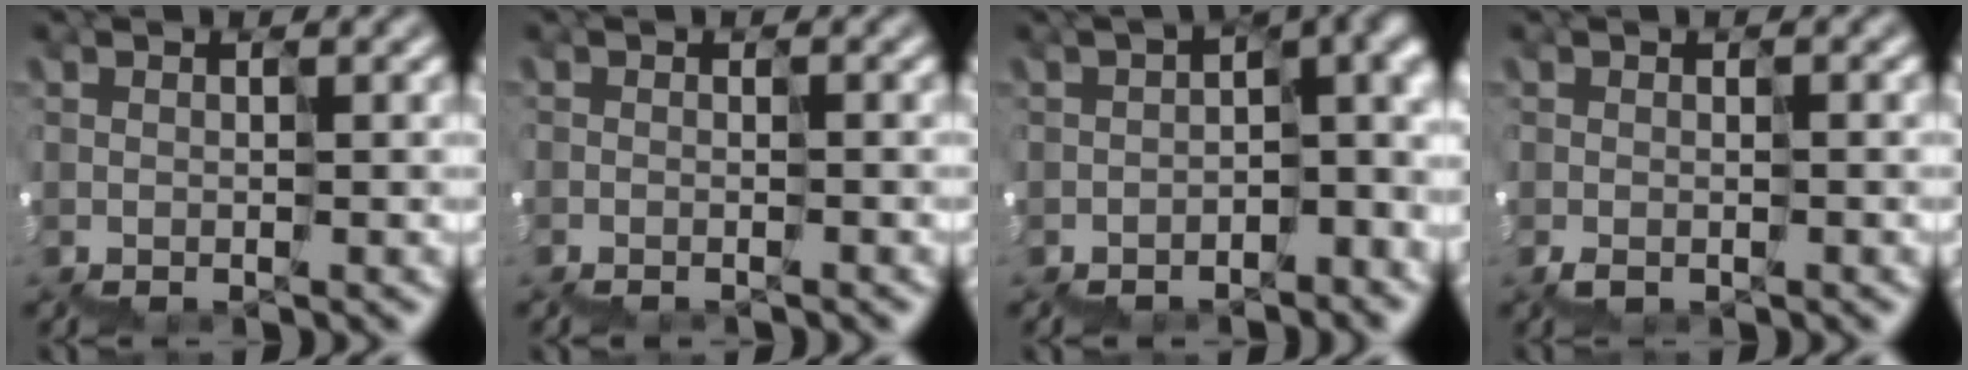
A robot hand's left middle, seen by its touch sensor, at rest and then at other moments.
{"total": 1.1, "force": [-1.1, 0.1, 0.1], "torque": [0.009, -0.008, -0.008]}
{"total": 7.0, "force": [-2.8, 3.0, 5.7], "torque": [-0.080, -0.005, -0.036]}
{"total": 0.5, "force": [-0.4, -0.2, -0.3], "torque": [-0.006, -0.008, -0.003]}